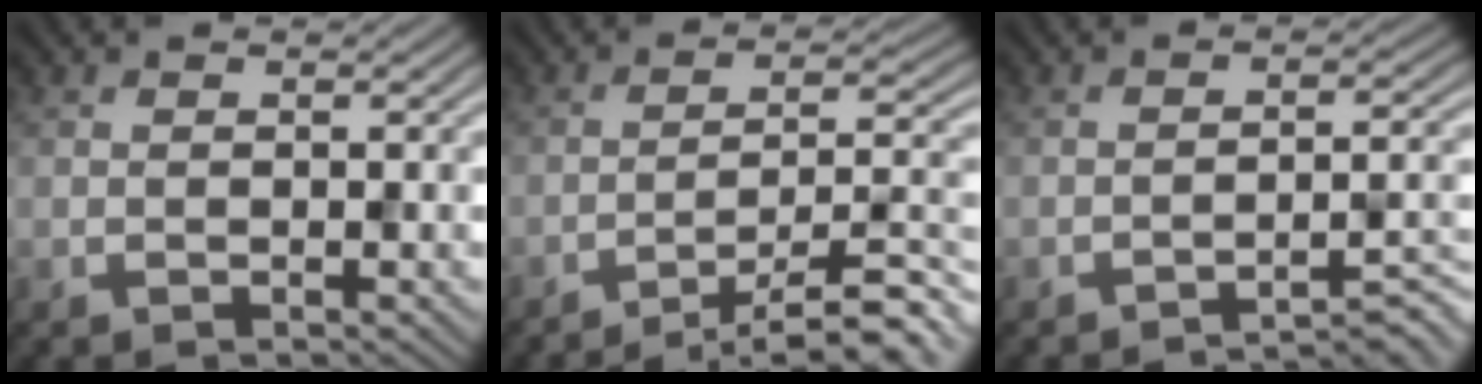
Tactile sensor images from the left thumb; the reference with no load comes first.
{"total": 11.2, "force": [-8.4, 1.6, 7.1], "torque": [-0.119, 0.015, -0.124]}
{"total": 4.2, "force": [-3.3, 0.3, 2.6], "torque": [-0.030, 0.015, -0.059]}